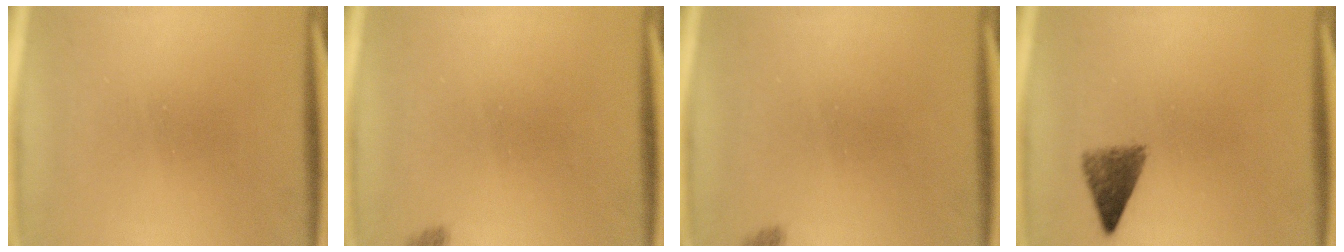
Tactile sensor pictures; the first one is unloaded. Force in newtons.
{"total": 1.3}
{"total": 1.3}
{"total": 3.8}